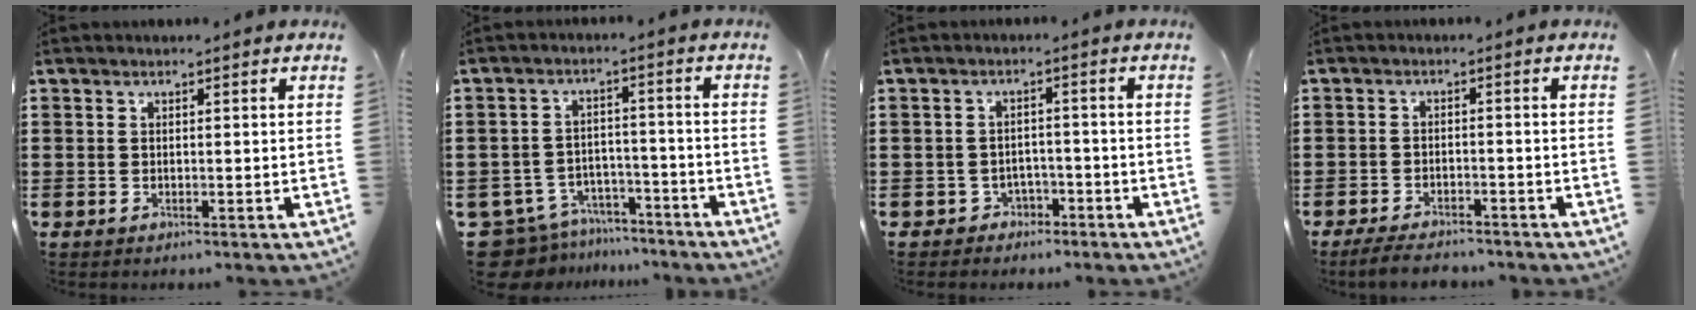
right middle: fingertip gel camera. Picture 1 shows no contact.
{"total": 7.5, "force": [-7.1, 2.2, 0.9], "torque": [-0.044, 0.014, -0.148]}
{"total": 2.2, "force": [-1.9, 1.1, 0.0], "torque": [-0.013, -0.003, -0.043]}
{"total": 3.4, "force": [-3.2, 0.4, 1.1], "torque": [-0.027, -0.002, -0.066]}